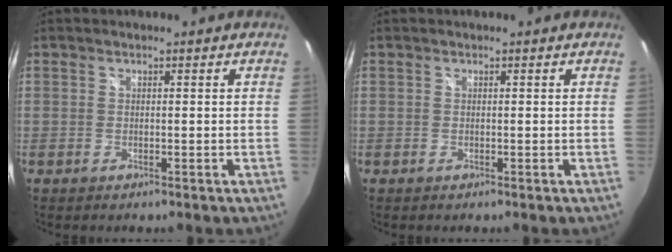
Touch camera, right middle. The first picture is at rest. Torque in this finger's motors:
{"motor_torque": [0.00, 0.00, 0.00, 0.00]}